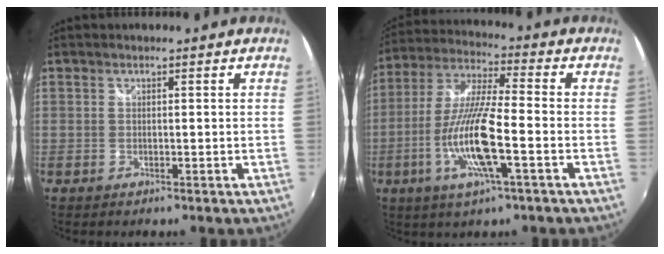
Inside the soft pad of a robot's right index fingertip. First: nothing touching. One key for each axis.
{"total": 14.3, "fx": -4.9, "fy": 1.7, "fz": 13.4, "tx": -0.273, "ty": -0.014, "tz": -0.094}